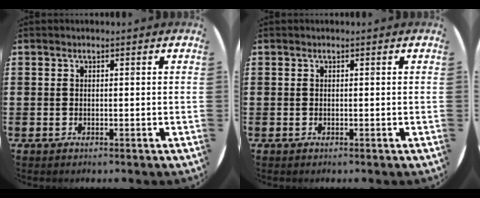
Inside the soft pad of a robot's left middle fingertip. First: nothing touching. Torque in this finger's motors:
{"motor_torque": [0.00, 0.00, 0.00, 0.00]}